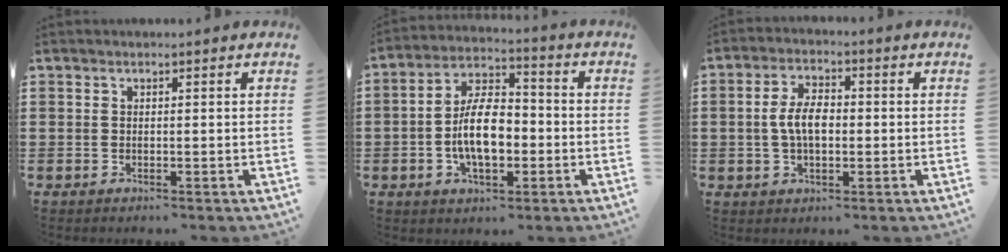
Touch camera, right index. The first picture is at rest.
{"total": 9.7, "force": [-1.8, 4.9, 8.2], "torque": [-0.153, 0.002, -0.040]}
{"total": 5.7, "force": [-0.4, 3.0, 4.8], "torque": [-0.105, 0.005, -0.012]}